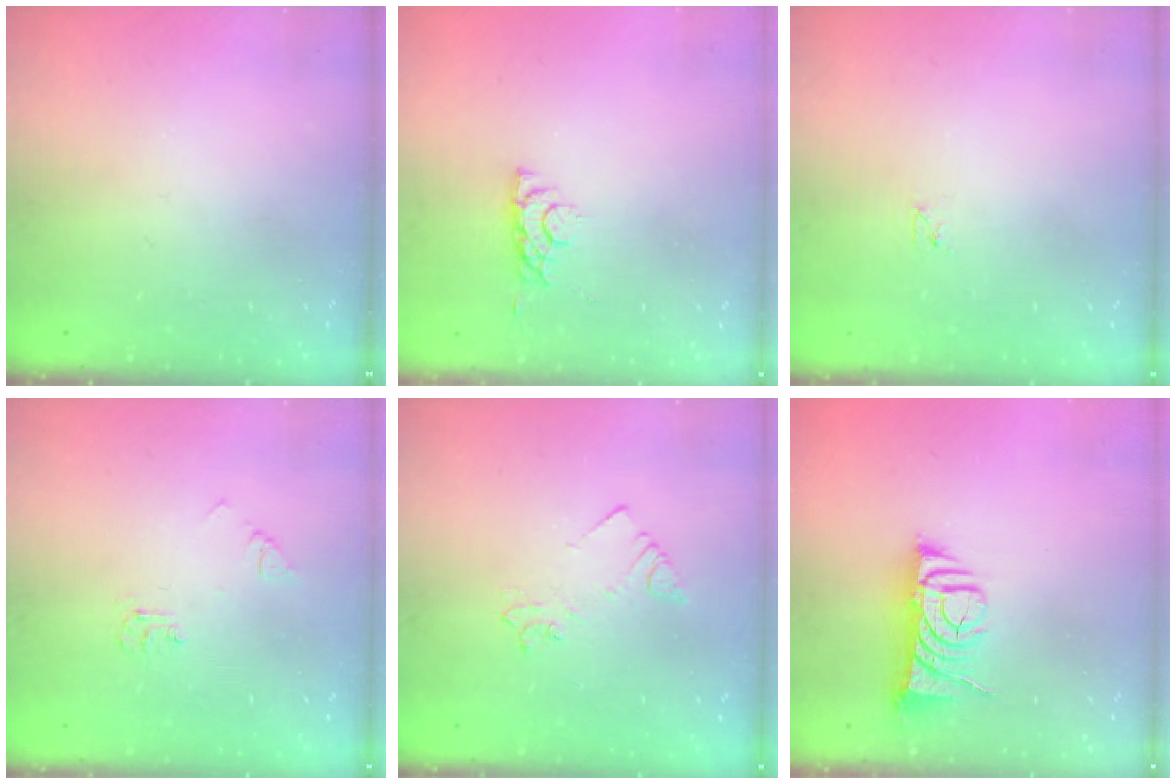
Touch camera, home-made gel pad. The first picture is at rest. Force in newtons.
{"total": 4.3, "press": 4.3, "slide": 0.8}
{"total": 2.3, "press": 2.2, "slide": 0.4}
{"total": 5.0, "press": 5.0, "slide": 0.4}
{"total": 3.2, "press": 3.2, "slide": 0.4}
{"total": 7.9, "press": 7.8, "slide": 1.2}